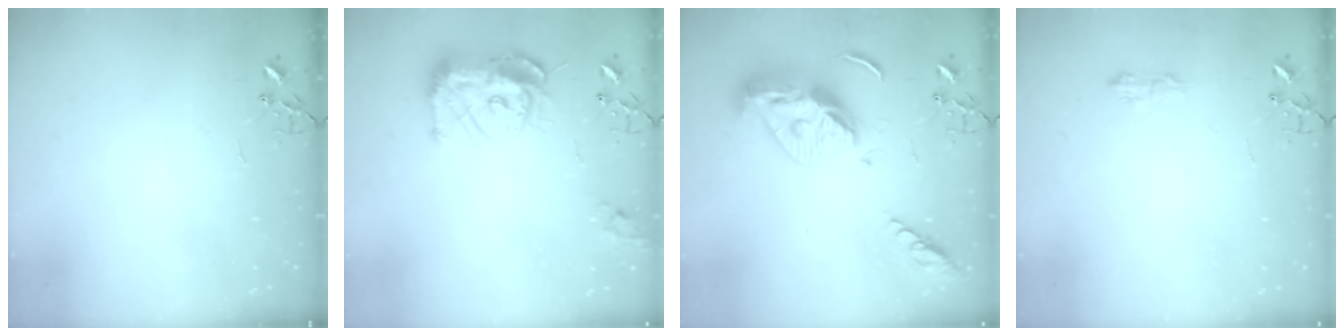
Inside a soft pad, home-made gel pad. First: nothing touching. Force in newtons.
{"total": 13.5, "press": 13.4, "slide": 1.2}
{"total": 15.9, "press": 15.8, "slide": 1.5}
{"total": 5.9, "press": 5.9, "slide": 0.8}